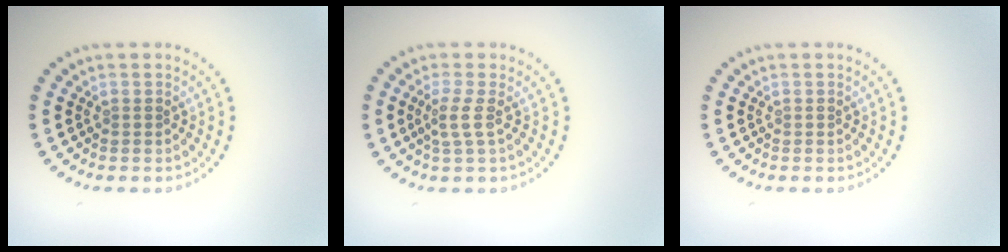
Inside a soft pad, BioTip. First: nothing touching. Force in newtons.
{"total": 1.7, "press": 1.3, "slide": 1.2}
{"total": 0.0}